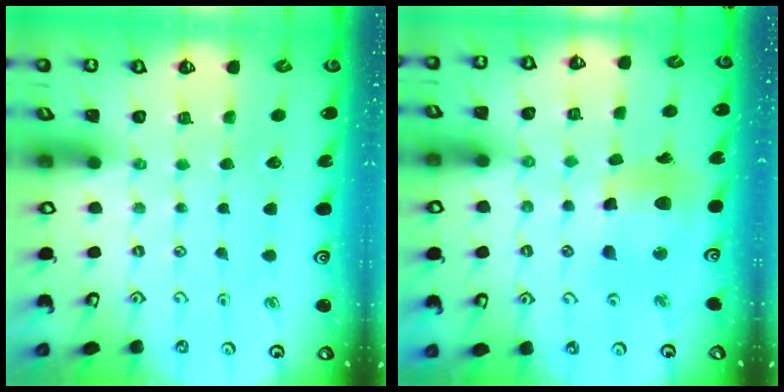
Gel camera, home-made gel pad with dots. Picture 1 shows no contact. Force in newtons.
{"total": 12.6, "press": 12.5, "slide": 1.5}